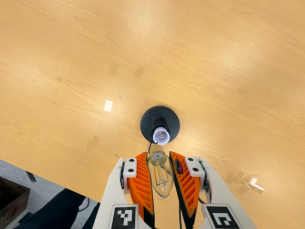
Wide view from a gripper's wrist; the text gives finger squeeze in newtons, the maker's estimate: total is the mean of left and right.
{"total": 19.7, "left": 21.0, "right": 18.4}